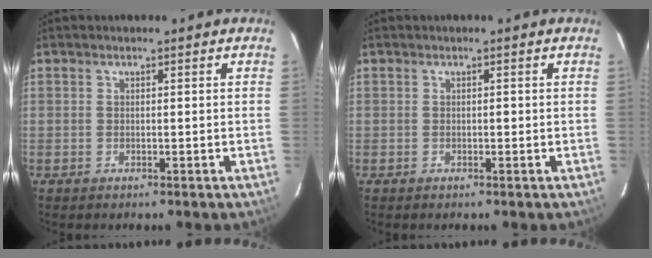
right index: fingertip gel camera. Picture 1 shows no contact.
{"total": 0.6, "force": [-0.1, 0.3, 0.5], "torque": [-0.009, 0.000, -0.003]}